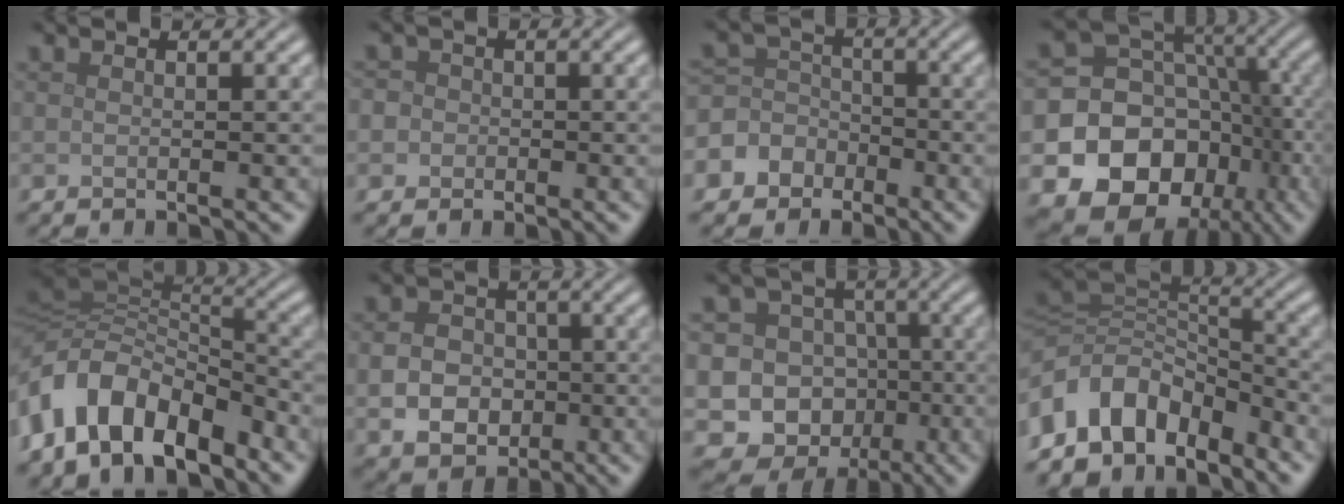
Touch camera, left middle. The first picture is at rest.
{"total": 3.3, "force": [0.1, 3.1, 1.2], "torque": [0.004, 0.025, -0.034]}
{"total": 6.7, "force": [-2.9, 5.9, 1.2], "torque": [-0.020, 0.013, -0.075]}
{"total": 18.2, "force": [-7.1, 15.5, 6.5], "torque": [-0.111, -0.033, -0.125]}
{"total": 10.6, "force": [-5.1, 6.4, 6.8], "torque": [-0.119, 0.007, -0.101]}
{"total": 5.4, "force": [-1.1, 4.5, 2.8], "torque": [-0.058, -0.009, -0.026]}
{"total": 16.6, "force": [-5.4, 15.1, 4.2], "torque": [-0.101, -0.010, -0.091]}
{"total": 9.4, "force": [-5.8, 5.9, 4.4], "torque": [-0.073, 0.002, -0.112]}